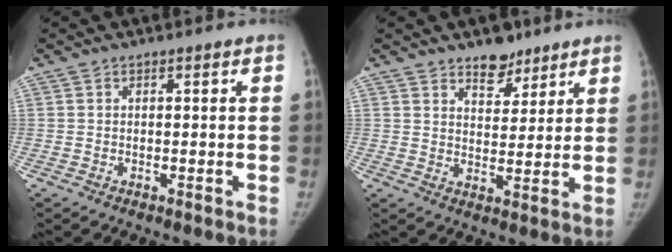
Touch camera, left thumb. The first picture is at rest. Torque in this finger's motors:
{"motor_torque": [0.56, -0.44, 0.65, -0.43, 0.05]}